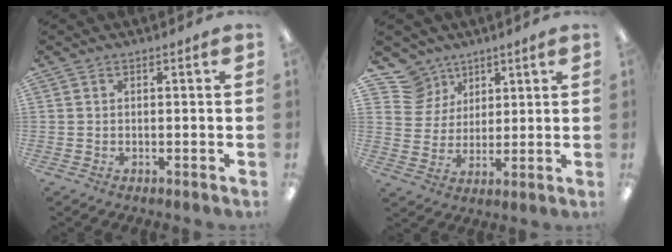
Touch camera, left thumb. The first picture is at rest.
{"total": 10.0, "force": [6.5, 7.6, 0.8], "torque": [-0.031, -0.040, 0.130]}